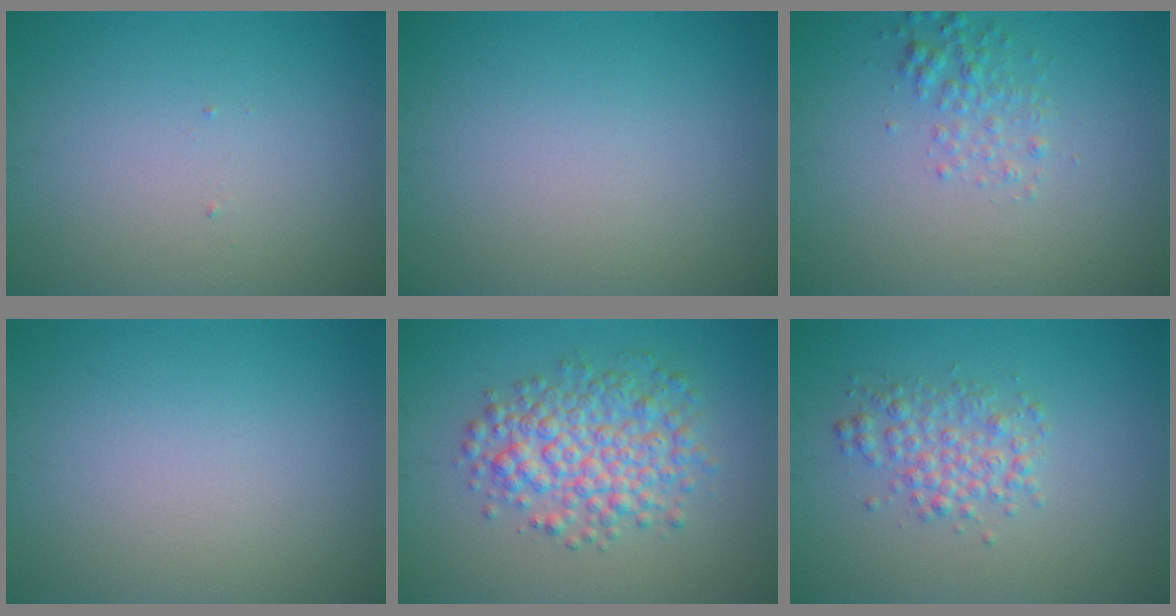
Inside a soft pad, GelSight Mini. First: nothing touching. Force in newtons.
{"total": 0.0}
{"total": 2.0, "press": 2.0, "slide": 0.1}
{"total": 0.0}
{"total": 5.4, "press": 5.4, "slide": 0.1}
{"total": 2.8, "press": 2.8, "slide": 0.0}